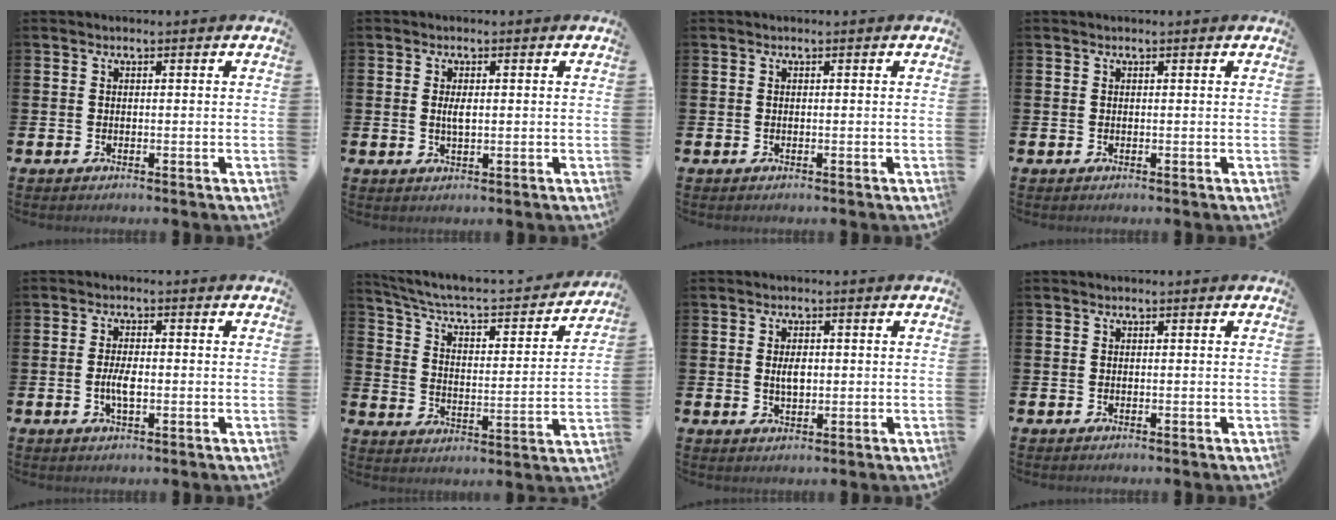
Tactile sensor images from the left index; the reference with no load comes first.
{"total": 2.0, "force": [0.2, 0.7, 1.8], "torque": [-0.035, 0.004, 0.002]}
{"total": 0.0}
{"total": 0.0}
{"total": 3.2, "force": [-0.5, 1.3, 2.9], "torque": [-0.045, -0.001, -0.013]}
{"total": 6.0, "force": [5.2, 1.5, 2.6], "torque": [-0.080, -0.043, 0.081]}
{"total": 2.6, "force": [0.3, 1.3, 2.2], "torque": [-0.037, 0.002, 0.001]}
{"total": 0.0}